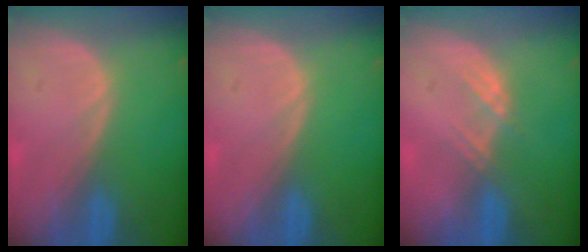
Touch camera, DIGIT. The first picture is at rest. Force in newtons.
{"total": 0.0}
{"total": 2.3, "press": 2.1, "slide": 0.7}